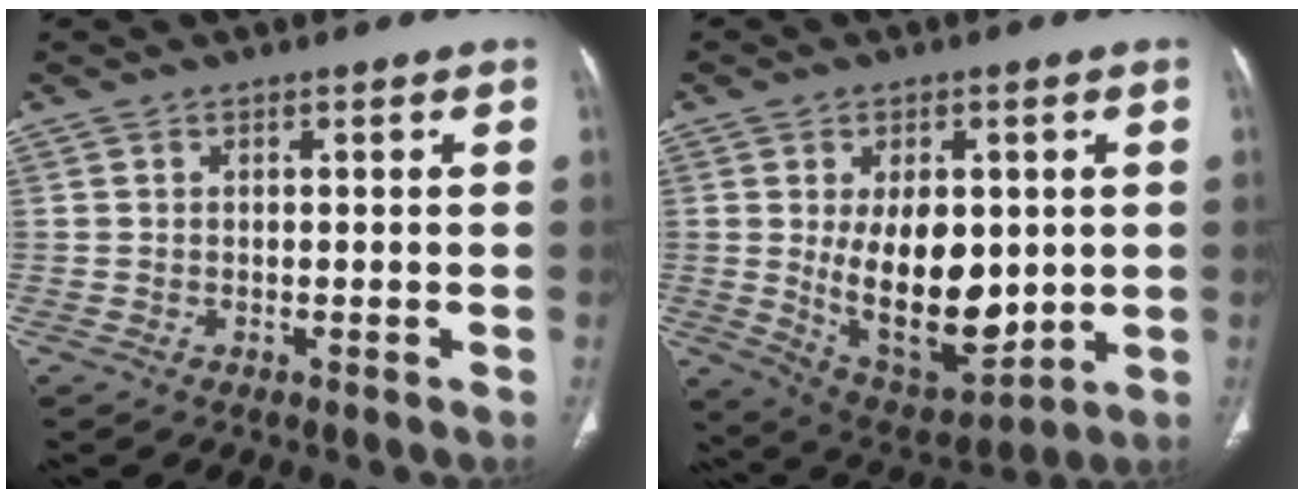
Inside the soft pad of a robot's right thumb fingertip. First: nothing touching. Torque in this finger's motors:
{"motor_torque": [1.29, 3.12, 0.80, 0.81, 0.54]}